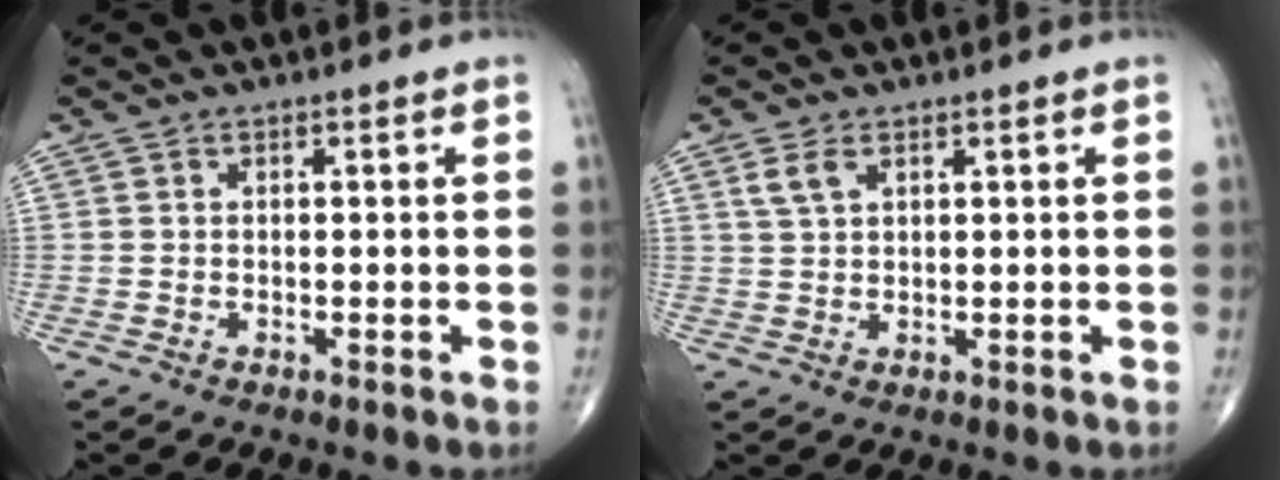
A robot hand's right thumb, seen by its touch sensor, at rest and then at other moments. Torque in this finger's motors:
{"motor_torque": [0.06, 0.06, 0.43, 0.32, 0.09]}